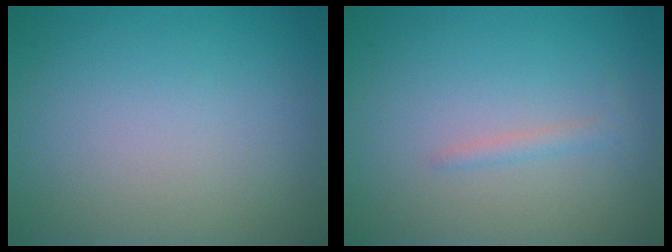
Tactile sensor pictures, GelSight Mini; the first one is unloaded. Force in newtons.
{"total": 1.0, "press": 1.0, "slide": 0.0}